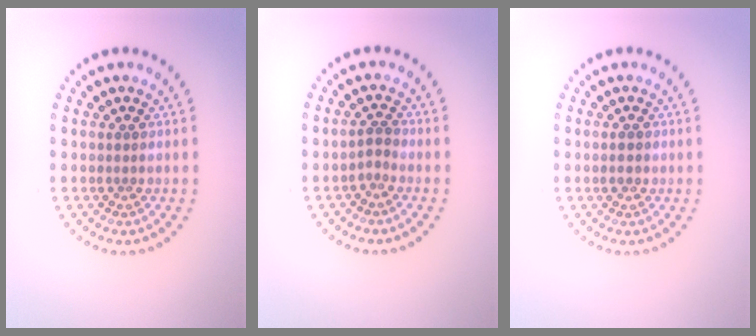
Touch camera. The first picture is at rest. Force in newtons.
{"total": 0.9, "press": 0.7, "slide": 0.5}
{"total": 1.3, "press": 1.3, "slide": 0.2}